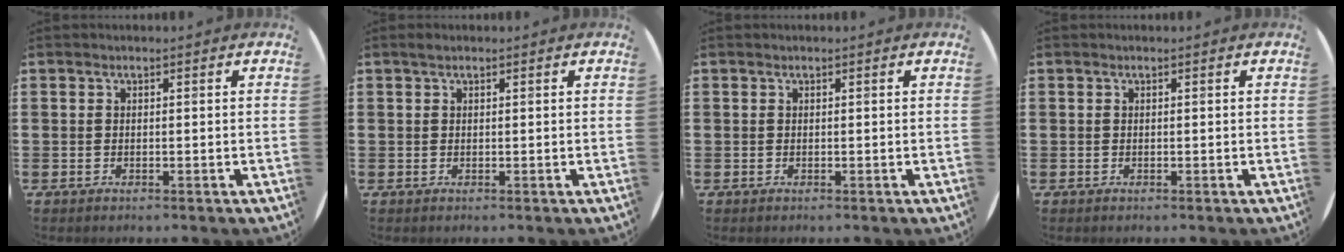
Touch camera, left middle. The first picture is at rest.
{"total": 0.8, "force": [0.6, 0.5, 0.2], "torque": [0.002, 0.000, 0.009]}
{"total": 0.0}
{"total": 0.0}